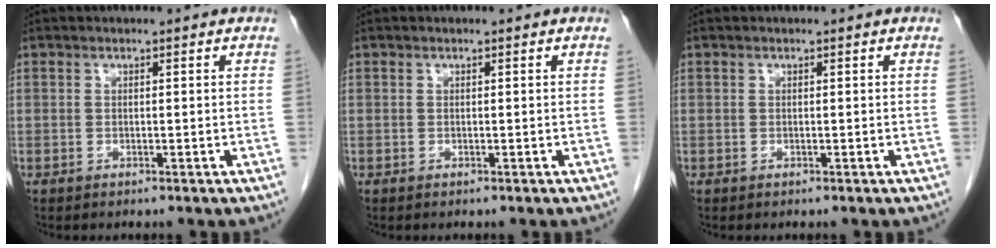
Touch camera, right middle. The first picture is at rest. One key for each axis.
{"total": 0.0}
{"total": 0.0}